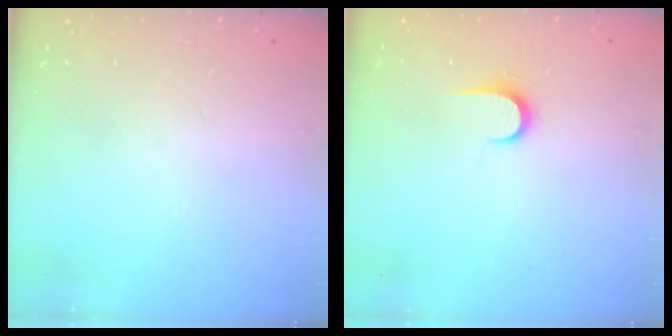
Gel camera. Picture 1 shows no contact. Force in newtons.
{"total": 6.1, "press": 6.1, "slide": 0.6}